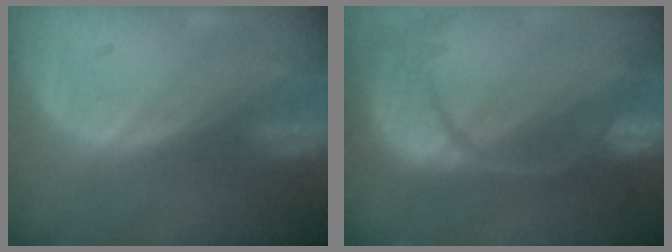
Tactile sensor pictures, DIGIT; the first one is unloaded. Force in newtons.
{"total": 13.6, "press": 10.9, "slide": 8.2}